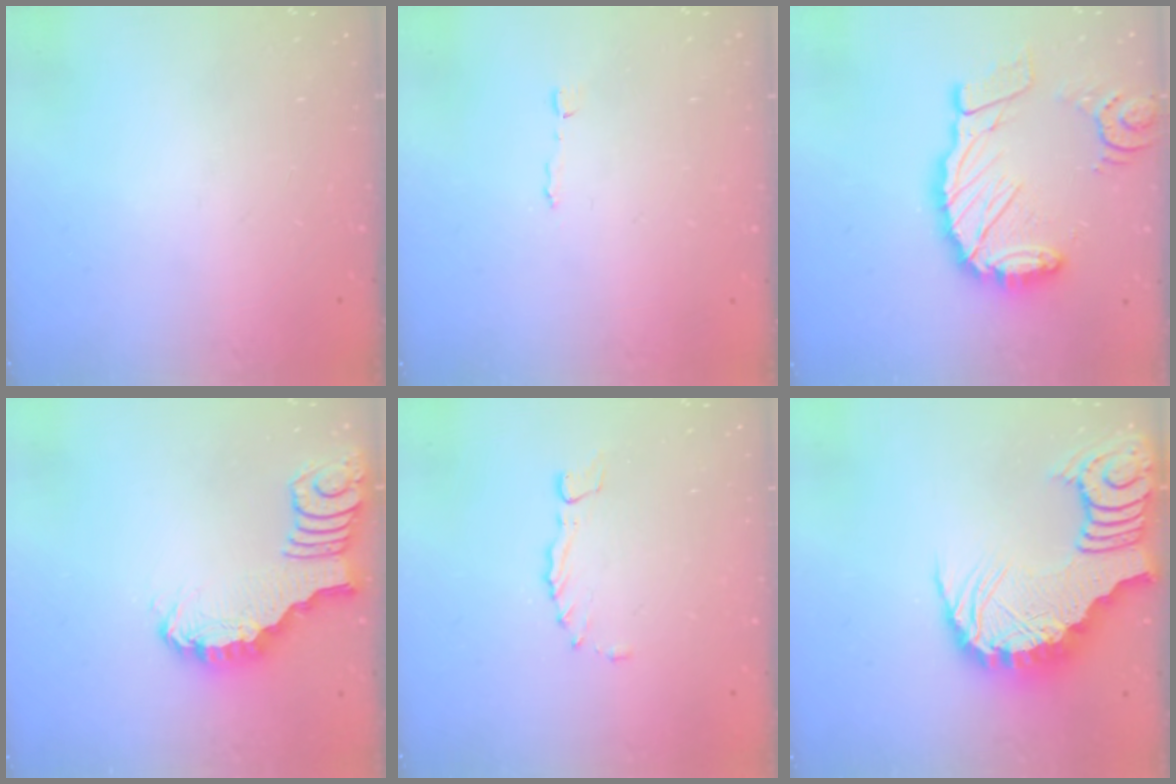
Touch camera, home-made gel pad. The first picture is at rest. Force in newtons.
{"total": 1.2, "press": 1.2, "slide": 0.0}
{"total": 18.1, "press": 17.9, "slide": 2.5}
{"total": 2.7, "press": 2.7, "slide": 0.4}
{"total": 1.0, "press": 1.0, "slide": 0.3}
{"total": 7.5, "press": 7.5, "slide": 1.0}